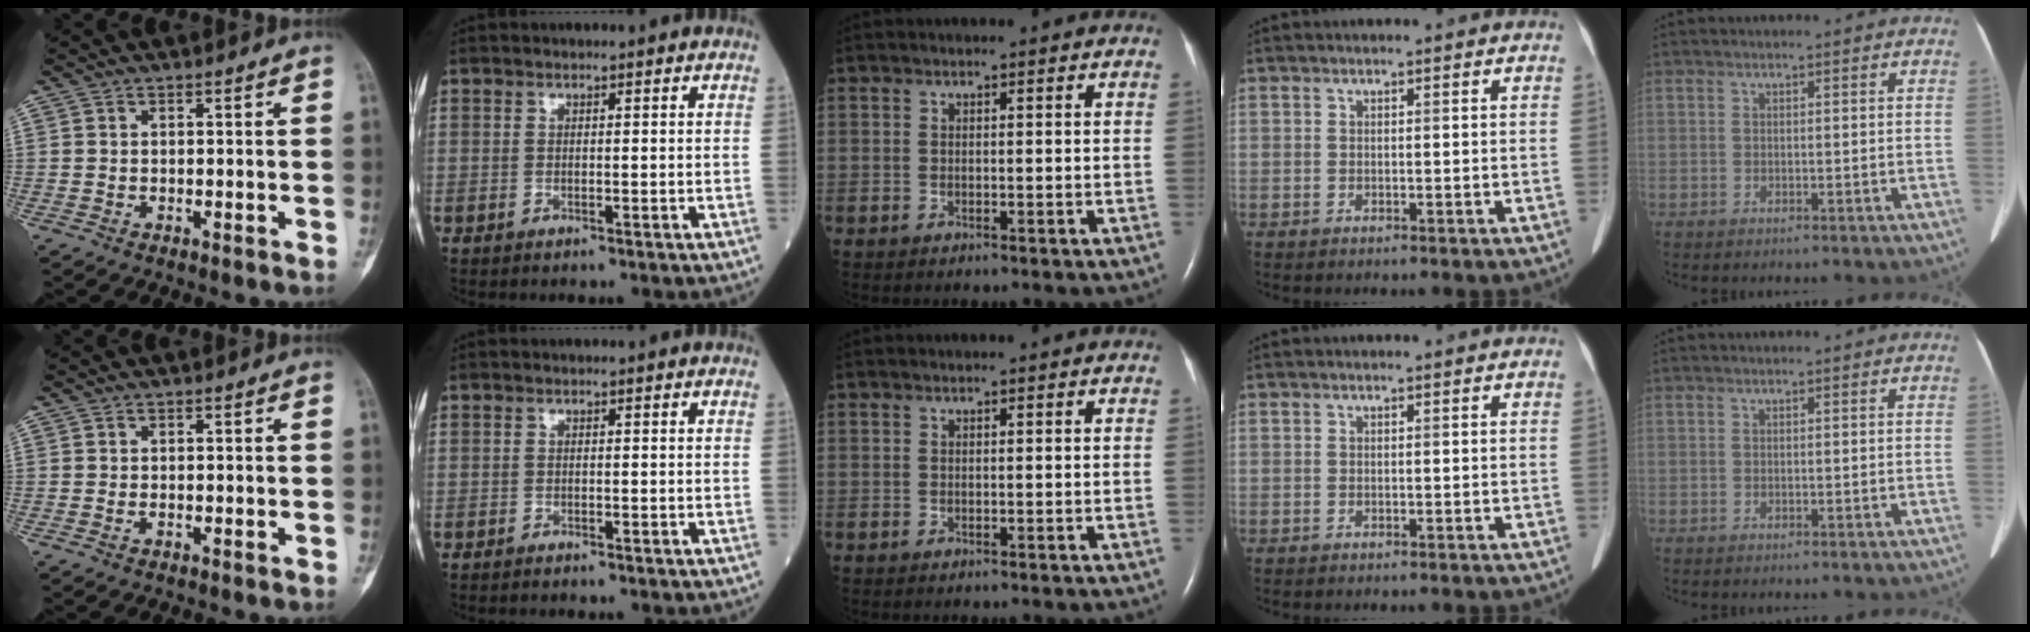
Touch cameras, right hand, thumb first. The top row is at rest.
{"thumb": {"total": 0.6, "force": [-0.2, 0.4, 0.5], "torque": [-0.011, 0.003, -0.005]}, "index": {"total": 0.8, "force": [-0.8, 0.1, 0.2], "torque": [-0.009, -0.001, -0.013]}}